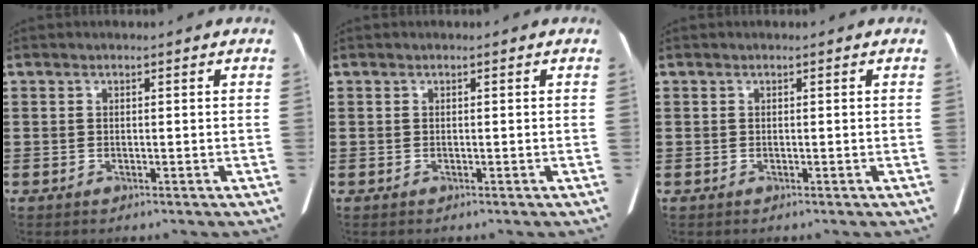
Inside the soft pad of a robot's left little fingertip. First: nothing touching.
{"total": 0.0}
{"total": 0.0}